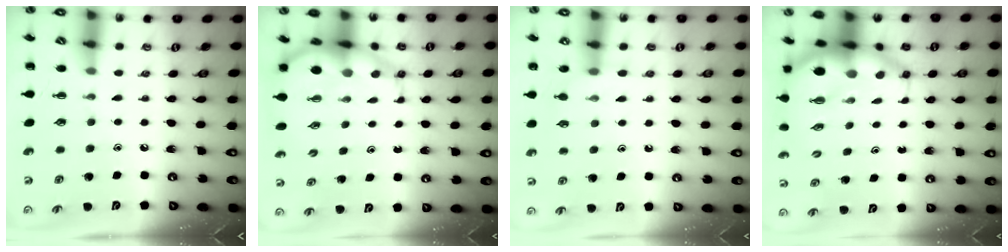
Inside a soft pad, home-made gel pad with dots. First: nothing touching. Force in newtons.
{"total": 7.2, "press": 6.8, "slide": 2.1}
{"total": 6.2, "press": 6.1, "slide": 0.8}
{"total": 8.2, "press": 7.9, "slide": 2.0}